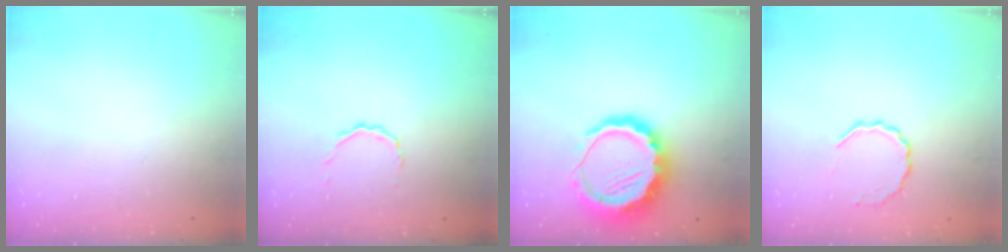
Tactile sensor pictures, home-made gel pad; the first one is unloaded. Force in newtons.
{"total": 2.2, "press": 2.1, "slide": 0.7}
{"total": 13.6, "press": 13.2, "slide": 3.2}
{"total": 6.3, "press": 6.2, "slide": 1.5}